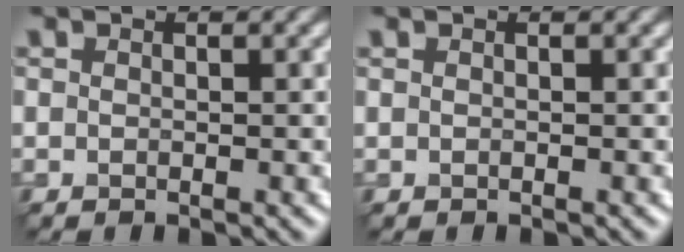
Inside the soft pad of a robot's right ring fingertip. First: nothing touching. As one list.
[{"total": 0.0}]